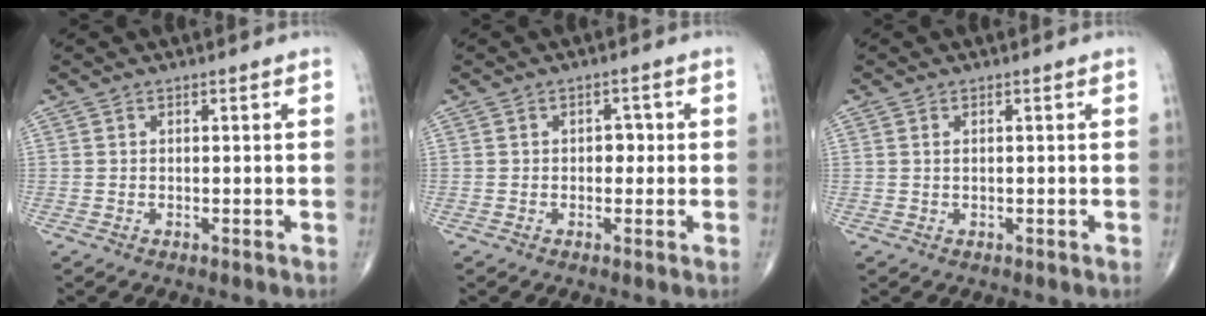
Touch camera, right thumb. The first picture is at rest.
{"total": 2.3, "force": [0.0, 1.7, 1.6], "torque": [-0.005, 0.005, -0.006]}
{"total": 0.6, "force": [0.3, 0.2, 0.5], "torque": [-0.012, 0.002, 0.006]}